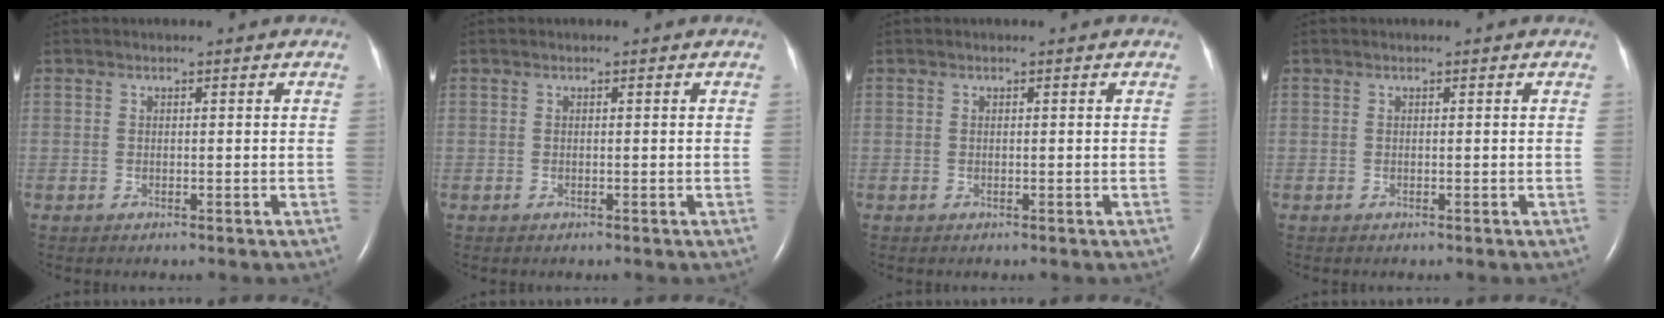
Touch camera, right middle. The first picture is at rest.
{"total": 0.0}
{"total": 0.0}
{"total": 0.0}